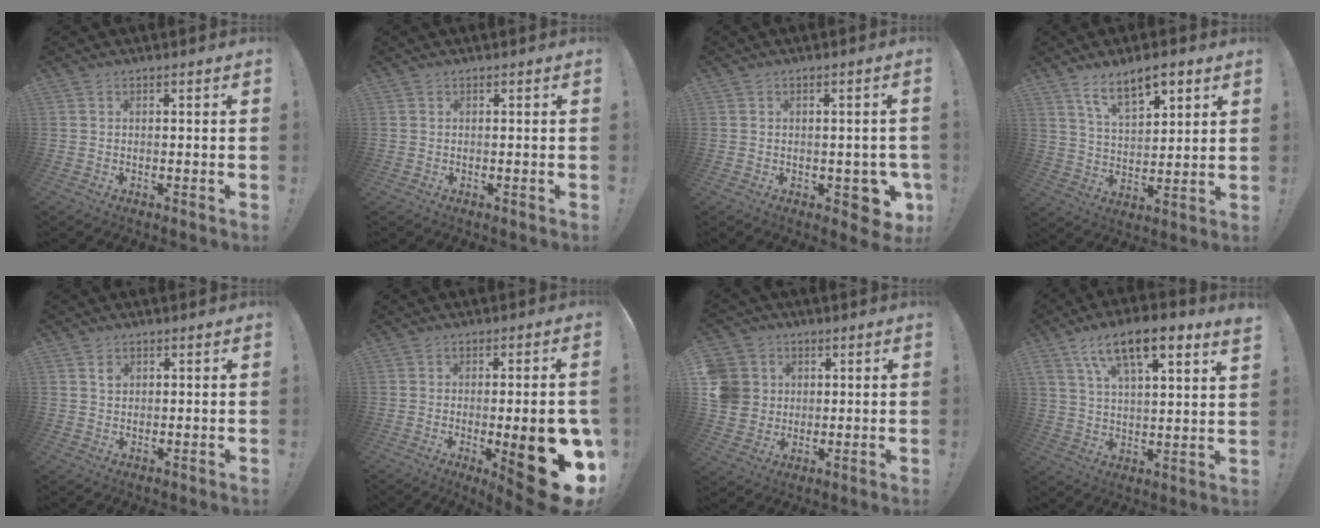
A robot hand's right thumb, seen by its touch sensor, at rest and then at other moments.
{"total": 0.0}
{"total": 6.4, "force": [-1.9, 4.1, 4.5], "torque": [-0.037, 0.010, -0.025]}
{"total": 11.3, "force": [7.2, 4.8, 7.2], "torque": [-0.116, -0.029, 0.130]}
{"total": 1.9, "force": [0.9, 1.5, 0.7], "torque": [0.005, -0.006, 0.013]}
{"total": 20.3, "force": [-5.0, 5.7, 18.8], "torque": [-0.226, 0.011, -0.056]}
{"total": 9.7, "force": [1.6, 9.1, 2.9], "torque": [-0.064, -0.002, 0.038]}
{"total": 13.3, "force": [8.6, 4.3, 9.2], "torque": [-0.165, -0.037, 0.149]}